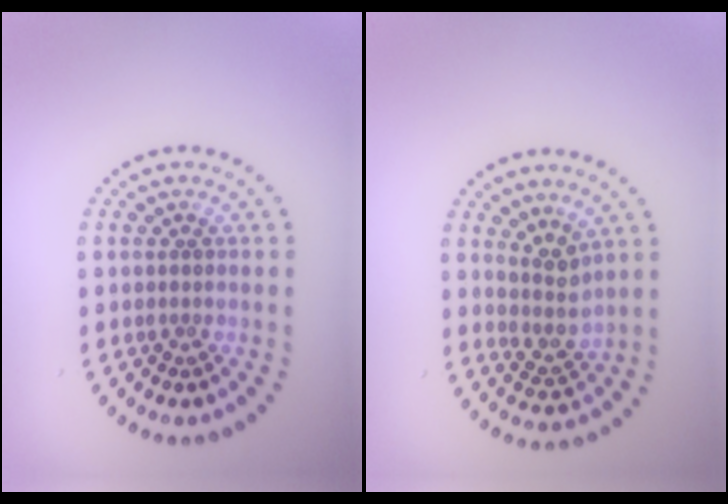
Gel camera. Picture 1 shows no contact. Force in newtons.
{"total": 2.4, "press": 1.9, "slide": 1.5}